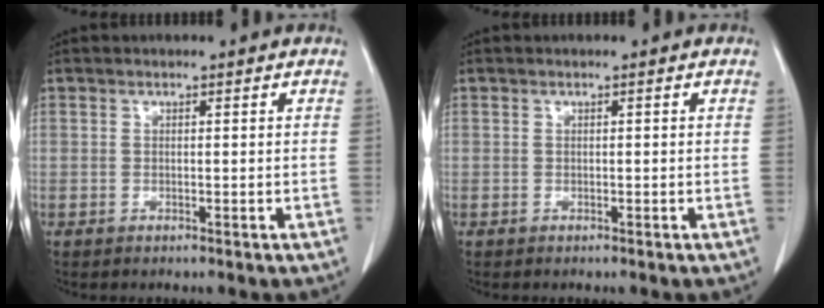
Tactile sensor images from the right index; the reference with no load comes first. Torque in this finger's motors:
{"motor_torque": [-0.07, 0.01, -0.03, -0.01]}